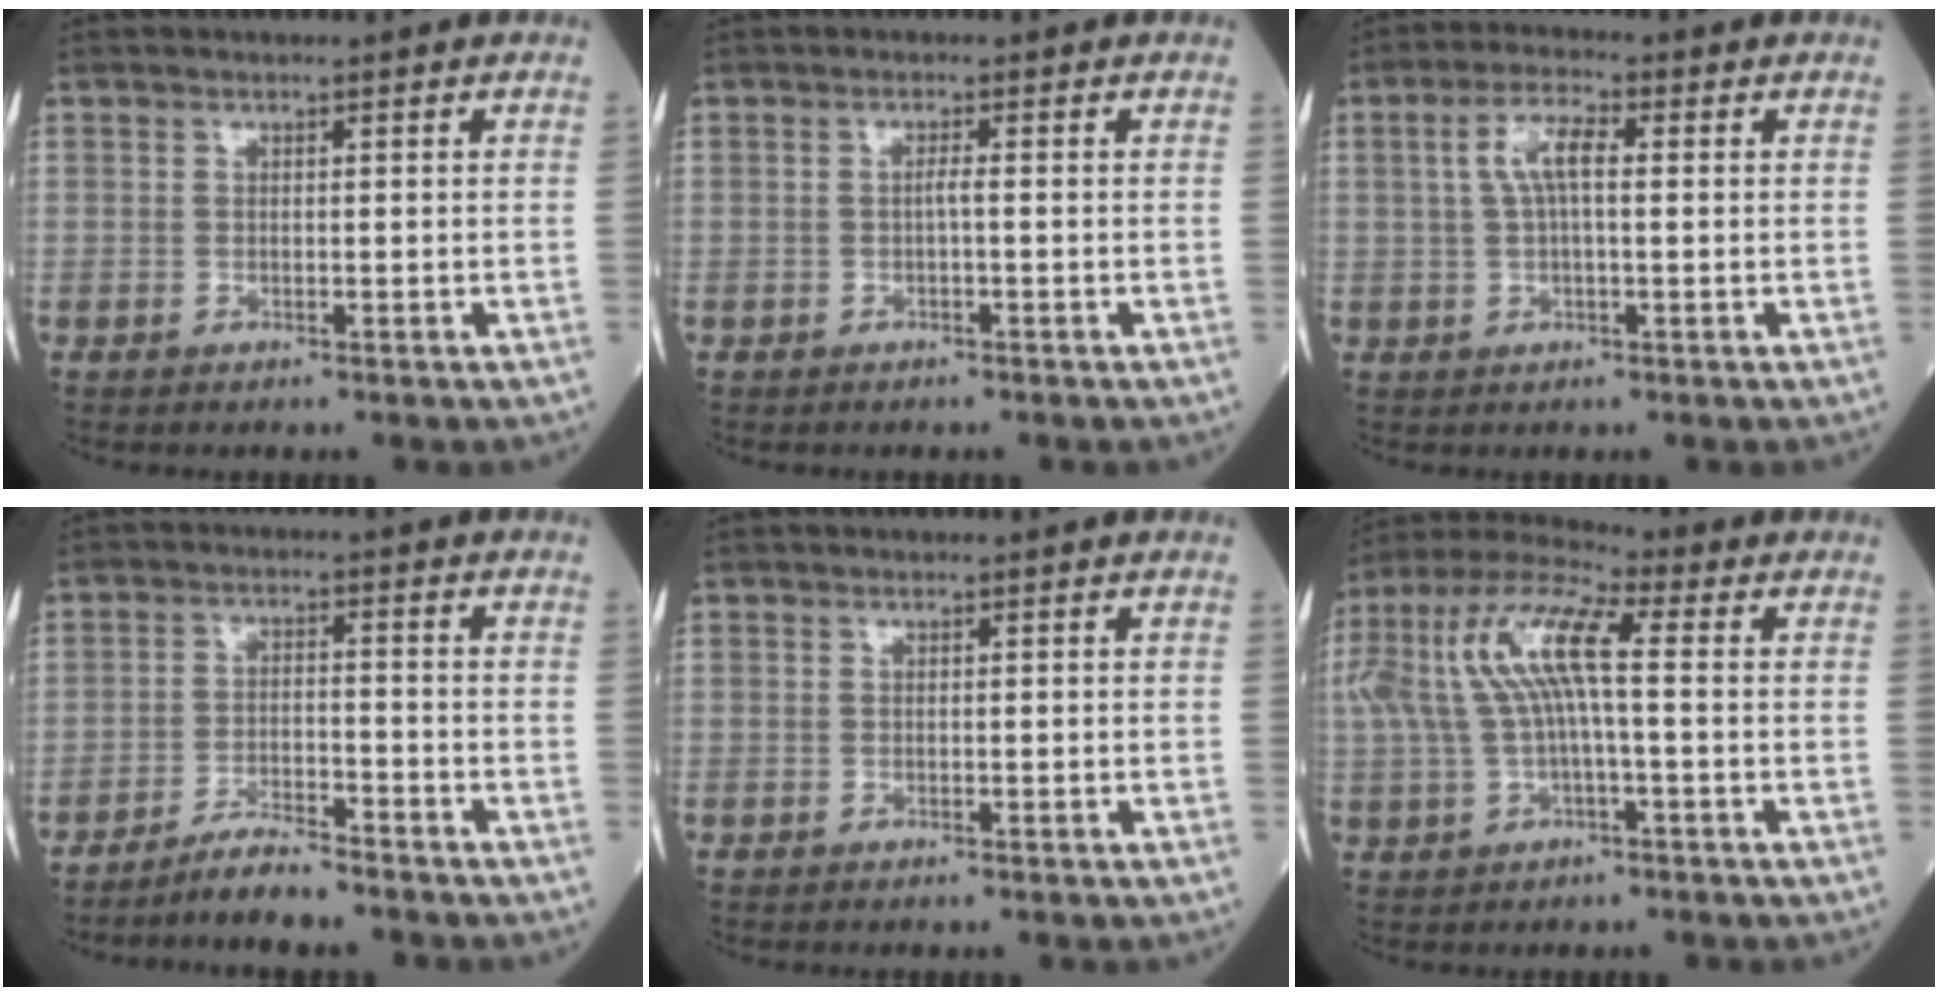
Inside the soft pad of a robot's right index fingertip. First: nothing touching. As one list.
[{"total": 0.9, "force": [-0.2, -0.1, 0.9], "torque": [-0.015, 0.001, -0.006]}, {"total": 5.3, "force": [1.0, 1.5, 5.0], "torque": [-0.103, 0.018, 0.021]}, {"total": 4.9, "force": [-4.5, 0.1, 1.8], "torque": [-0.033, -0.015, -0.085]}, {"total": 0.0}, {"total": 12.3, "force": [1.4, 2.9, 11.9], "torque": [-0.259, 0.037, 0.021]}]